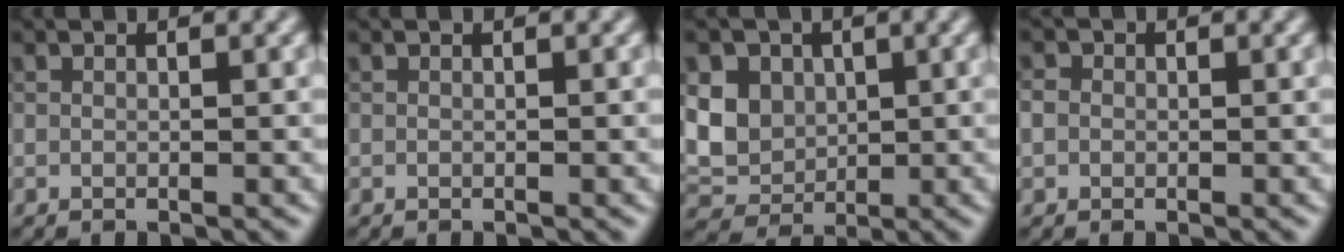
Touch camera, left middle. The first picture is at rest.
{"total": 0.0}
{"total": 5.6, "force": [1.2, 4.6, 3.0], "torque": [-0.068, 0.007, 0.016]}
{"total": 1.4, "force": [0.0, 1.3, 0.5], "torque": [-0.006, 0.003, -0.008]}